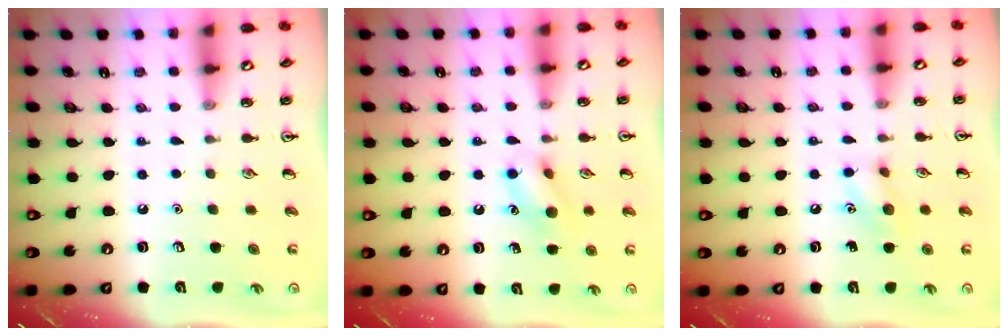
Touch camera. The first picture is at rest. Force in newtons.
{"total": 10.0, "press": 10.0, "slide": 0.9}
{"total": 7.5, "press": 7.4, "slide": 1.3}